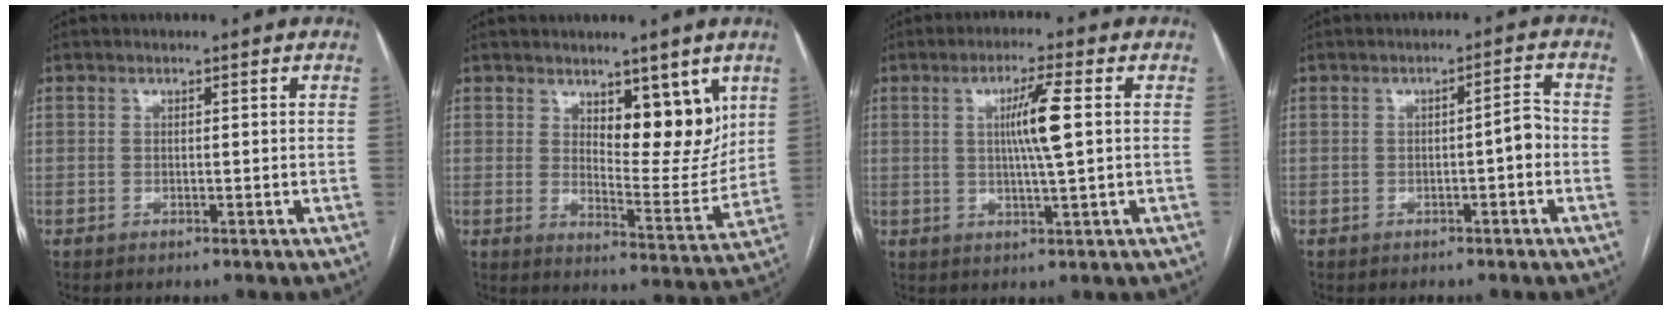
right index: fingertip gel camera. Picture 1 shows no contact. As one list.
[{"total": 9.3, "force": [4.9, 3.5, 7.1], "torque": [-0.093, -0.014, 0.083]}, {"total": 6.4, "force": [1.0, -0.4, 6.3], "torque": [-0.112, -0.001, 0.018]}, {"total": 3.0, "force": [-0.8, 0.5, 2.9], "torque": [-0.035, 0.009, -0.013]}]